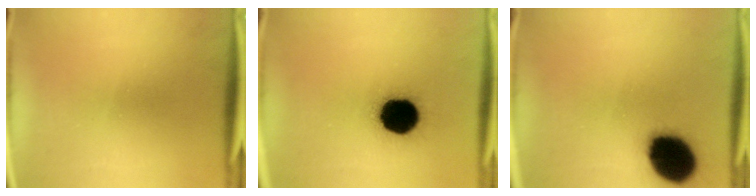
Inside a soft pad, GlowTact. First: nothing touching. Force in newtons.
{"total": 18.5}
{"total": 18.8}